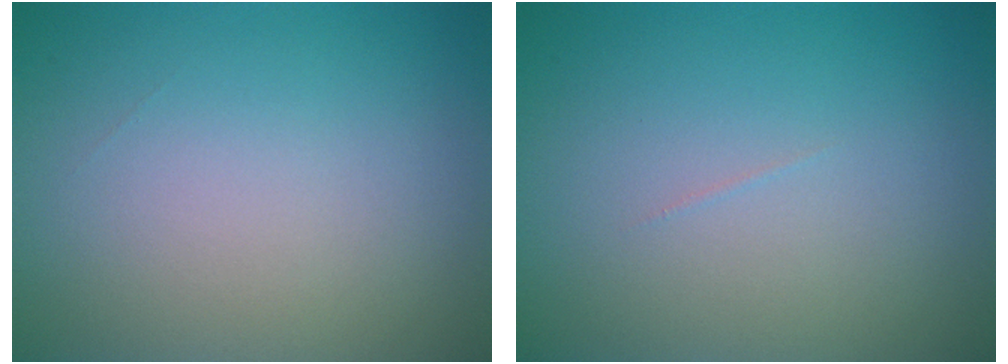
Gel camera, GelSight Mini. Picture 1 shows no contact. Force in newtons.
{"total": 0.0}